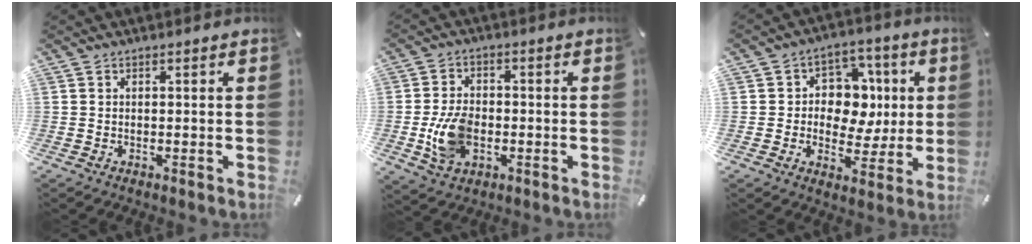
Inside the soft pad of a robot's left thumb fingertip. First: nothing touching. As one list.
[{"total": 10.2, "force": [-2.0, 7.0, 7.2], "torque": [-0.147, 0.004, -0.034]}, {"total": 10.1, "force": [0.6, 9.0, 4.7], "torque": [-0.055, -0.006, 0.011]}]